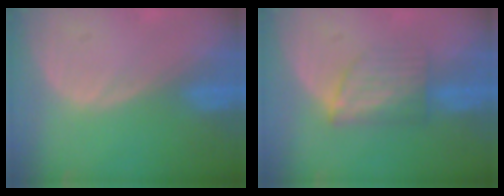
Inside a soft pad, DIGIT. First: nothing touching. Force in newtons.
{"total": 6.1, "press": 5.5, "slide": 2.6}